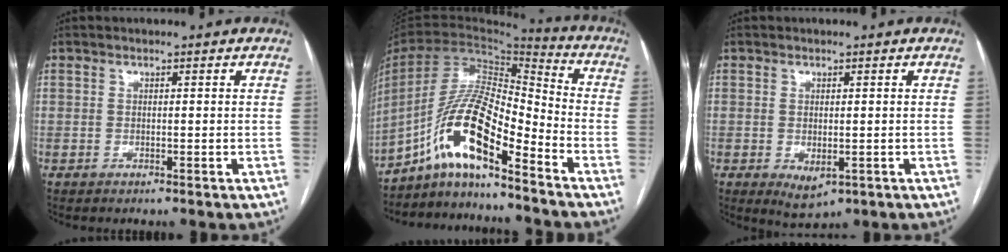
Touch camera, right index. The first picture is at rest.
{"total": 13.6, "force": [-8.6, 2.5, 10.2], "torque": [-0.194, 0.021, -0.154]}
{"total": 3.6, "force": [-1.0, 1.9, 2.9], "torque": [-0.041, -0.008, 0.001]}